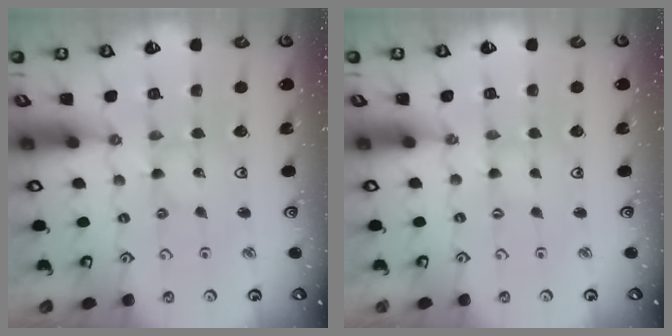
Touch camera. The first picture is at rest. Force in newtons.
{"total": 0.0}